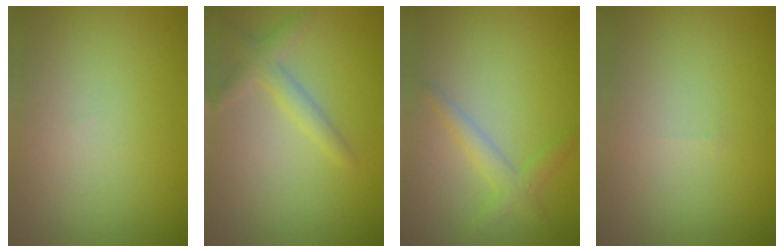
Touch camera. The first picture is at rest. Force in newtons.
{"total": 2.3, "press": 2.3, "slide": 0.1}
{"total": 2.2, "press": 2.2, "slide": 0.0}
{"total": 0.0}